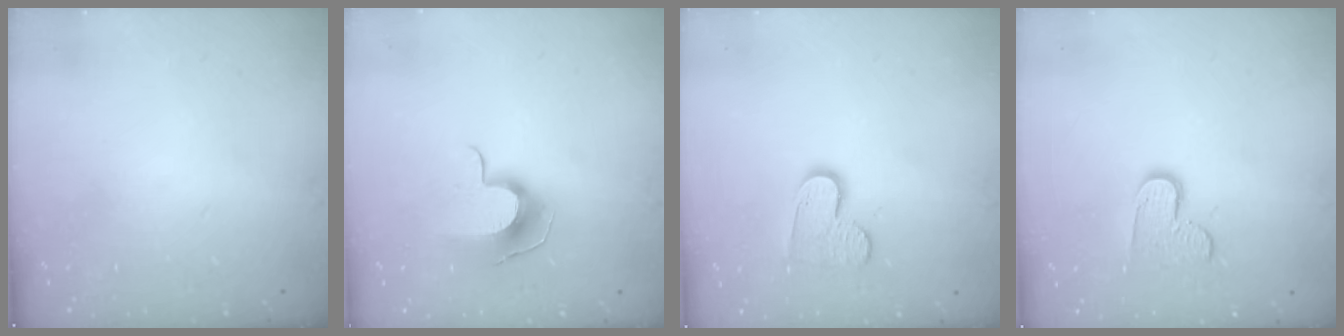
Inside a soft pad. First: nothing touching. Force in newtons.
{"total": 9.0, "press": 9.0, "slide": 0.5}
{"total": 8.9, "press": 8.9, "slide": 0.7}
{"total": 8.4, "press": 8.3, "slide": 0.2}